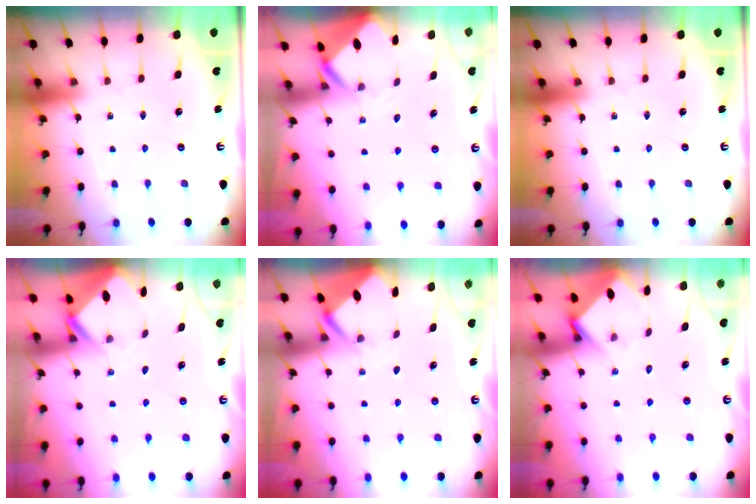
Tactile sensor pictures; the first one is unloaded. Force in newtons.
{"total": 3.2, "press": 3.2, "slide": 0.2}
{"total": 0.0}
{"total": 2.6, "press": 2.6, "slide": 0.2}
{"total": 2.7, "press": 2.7, "slide": 0.1}
{"total": 3.6, "press": 3.6, "slide": 0.3}